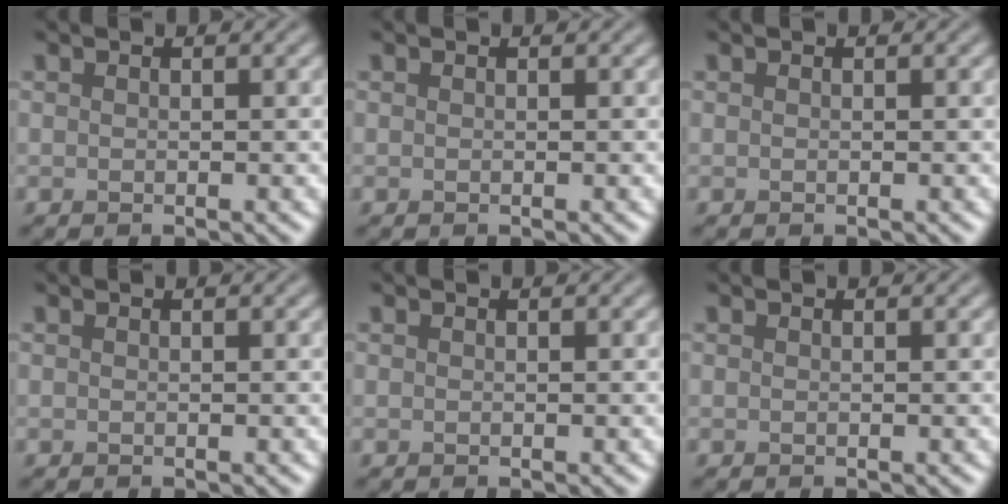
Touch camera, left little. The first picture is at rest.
{"total": 0.0}
{"total": 0.0}
{"total": 0.0}
{"total": 0.0}
{"total": 0.0}